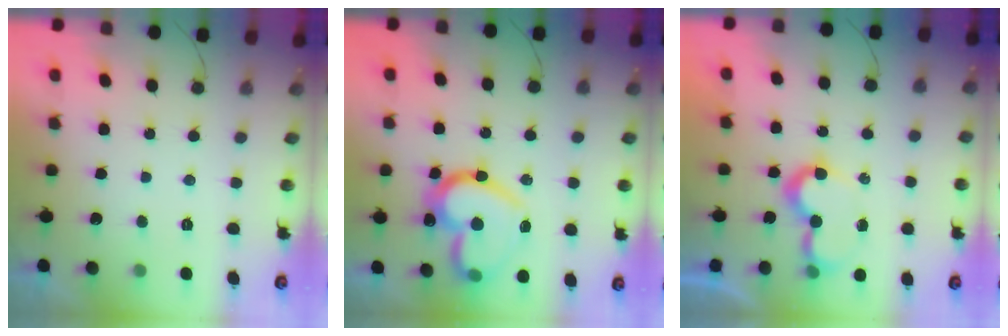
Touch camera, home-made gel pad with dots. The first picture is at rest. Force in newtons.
{"total": 21.8, "press": 21.7, "slide": 2.4}
{"total": 8.2, "press": 8.1, "slide": 0.7}